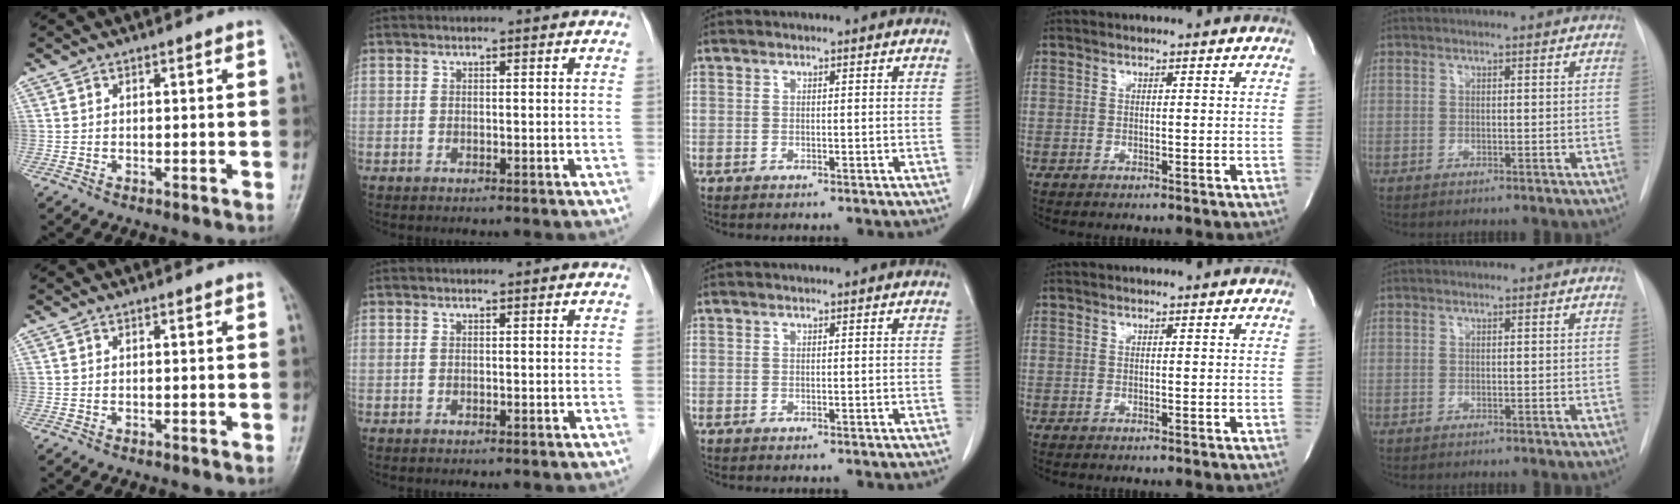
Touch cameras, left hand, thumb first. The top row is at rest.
{}